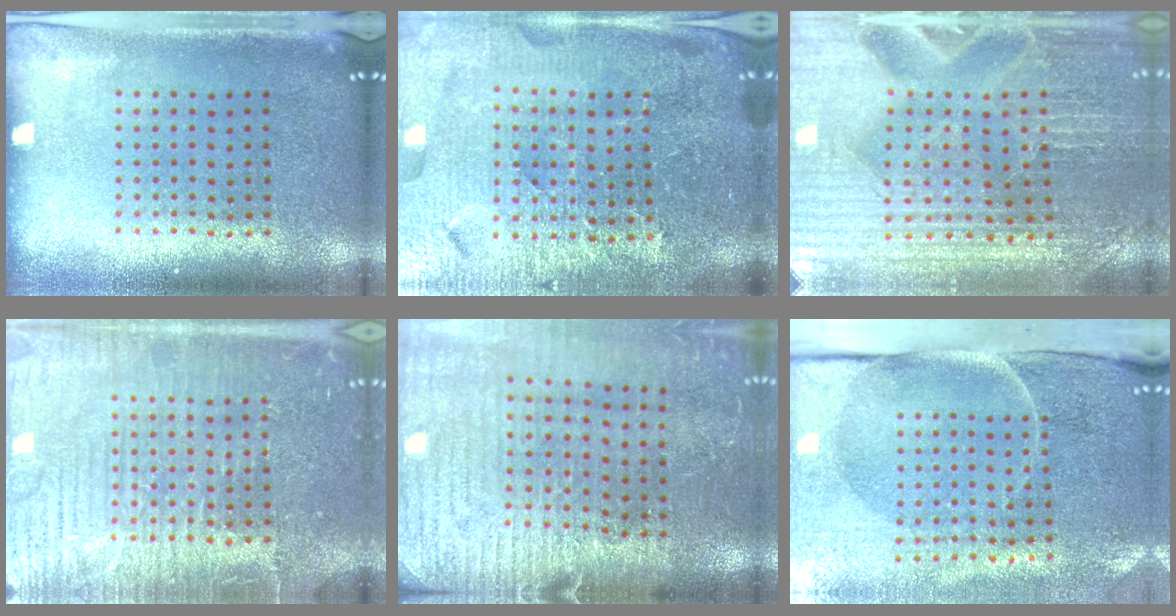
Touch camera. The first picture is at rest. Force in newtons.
{"total": 5.4, "press": 4.9, "slide": 2.2}
{"total": 3.6, "press": 3.6, "slide": 0.4}
{"total": 6.7, "press": 6.7, "slide": 0.9}
{"total": 2.9, "press": 2.9, "slide": 0.6}
{"total": 4.9, "press": 3.9, "slide": 3.0}